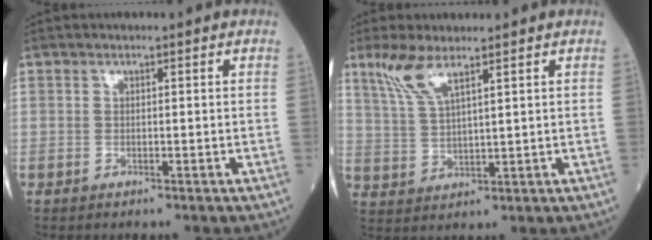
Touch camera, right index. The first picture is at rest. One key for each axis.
{"total": 5.8, "fx": 4.1, "fy": 0.8, "fz": 4.1, "tx": -0.099, "ty": 0.005, "tz": 0.089}